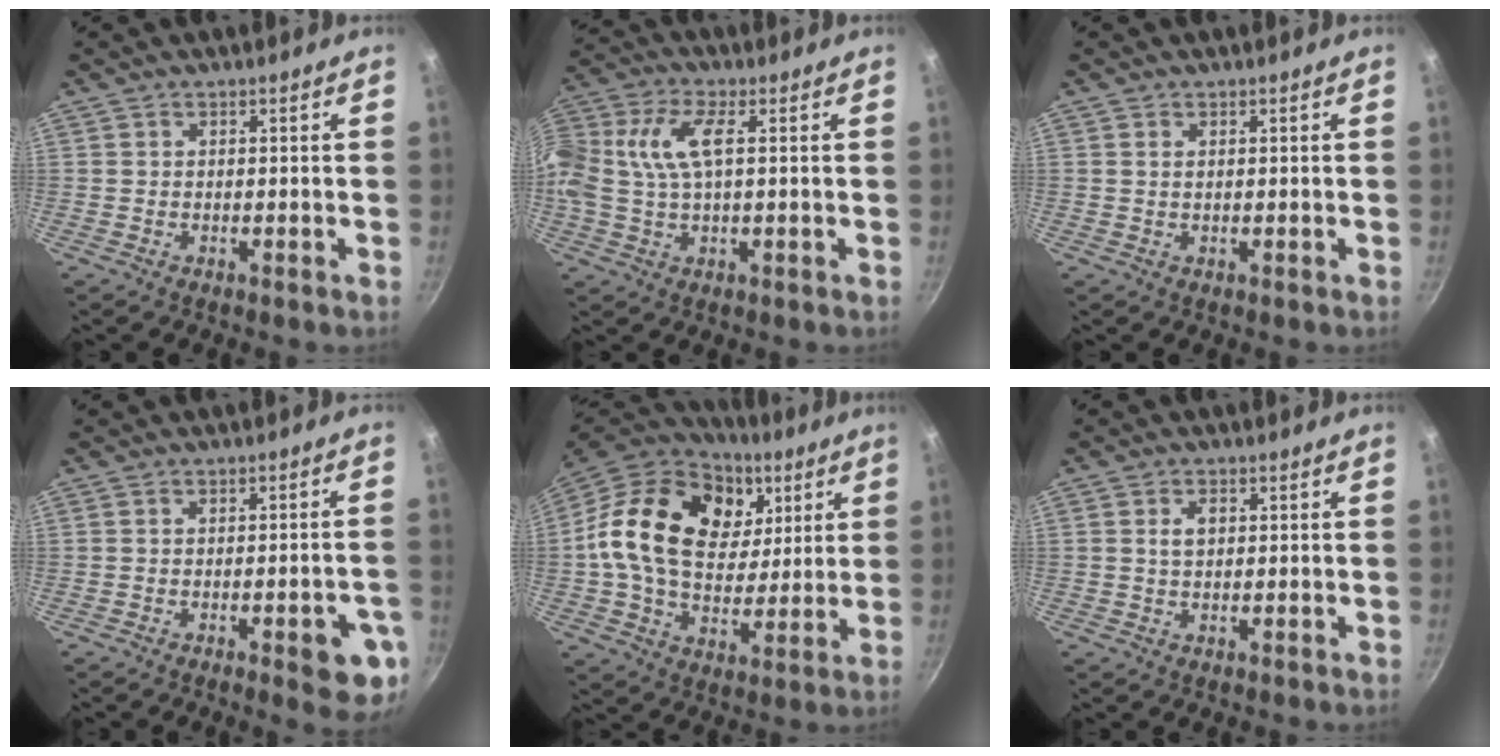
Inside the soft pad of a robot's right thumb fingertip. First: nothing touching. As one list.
[{"total": 13.2, "force": [2.2, 6.7, 11.1], "torque": [-0.244, 0.020, 0.029]}, {"total": 0.9, "force": [0.4, 0.5, 0.7], "torque": [-0.013, 0.001, 0.007]}, {"total": 9.0, "force": [-3.2, 2.9, 7.9], "torque": [-0.073, 0.012, -0.035]}, {"total": 25.6, "force": [7.1, 17.8, 16.9], "torque": [-0.281, -0.003, 0.112]}, {"total": 2.7, "force": [0.5, 1.7, 2.0], "torque": [-0.028, 0.002, 0.010]}]